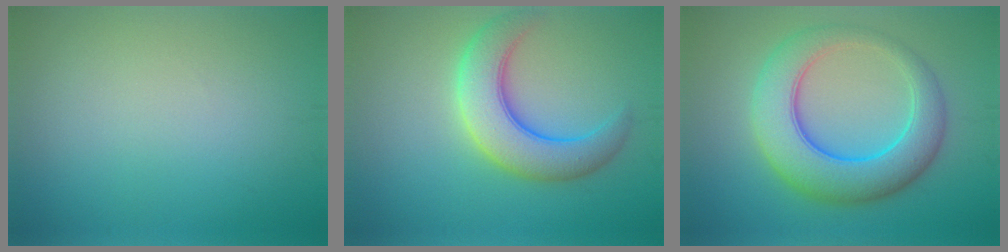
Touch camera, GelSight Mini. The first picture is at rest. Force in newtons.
{"total": 6.6, "press": 6.6, "slide": 0.3}
{"total": 8.2, "press": 8.2, "slide": 0.0}